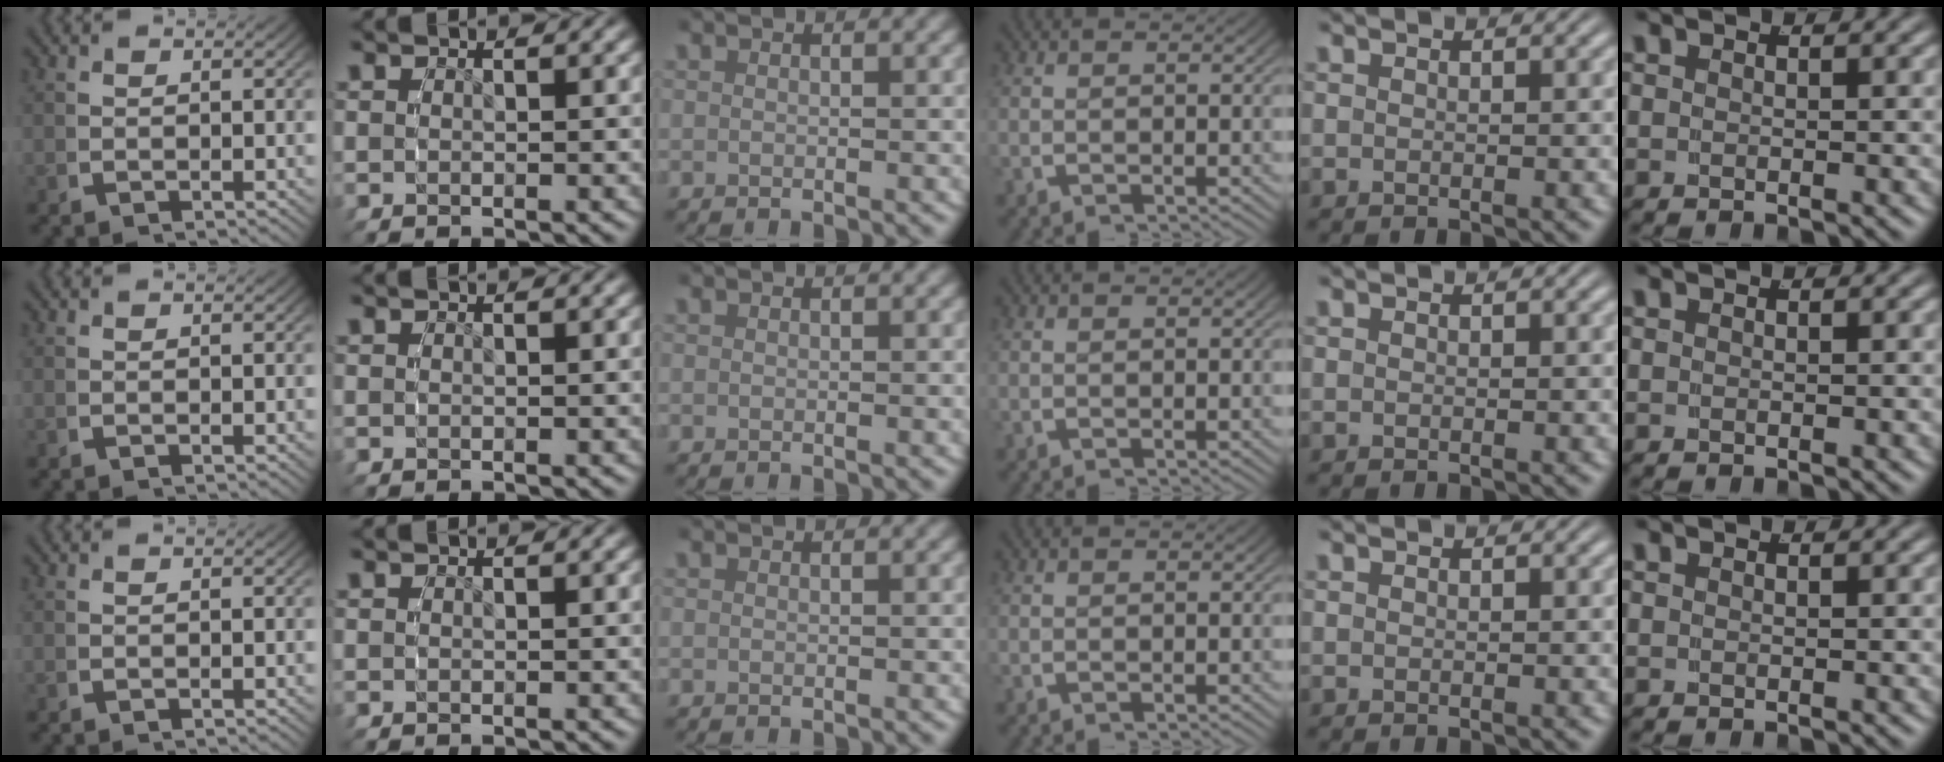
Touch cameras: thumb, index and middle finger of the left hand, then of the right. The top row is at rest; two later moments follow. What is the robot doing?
{"motion": "grasp_and_lifting", "object": "camera"}